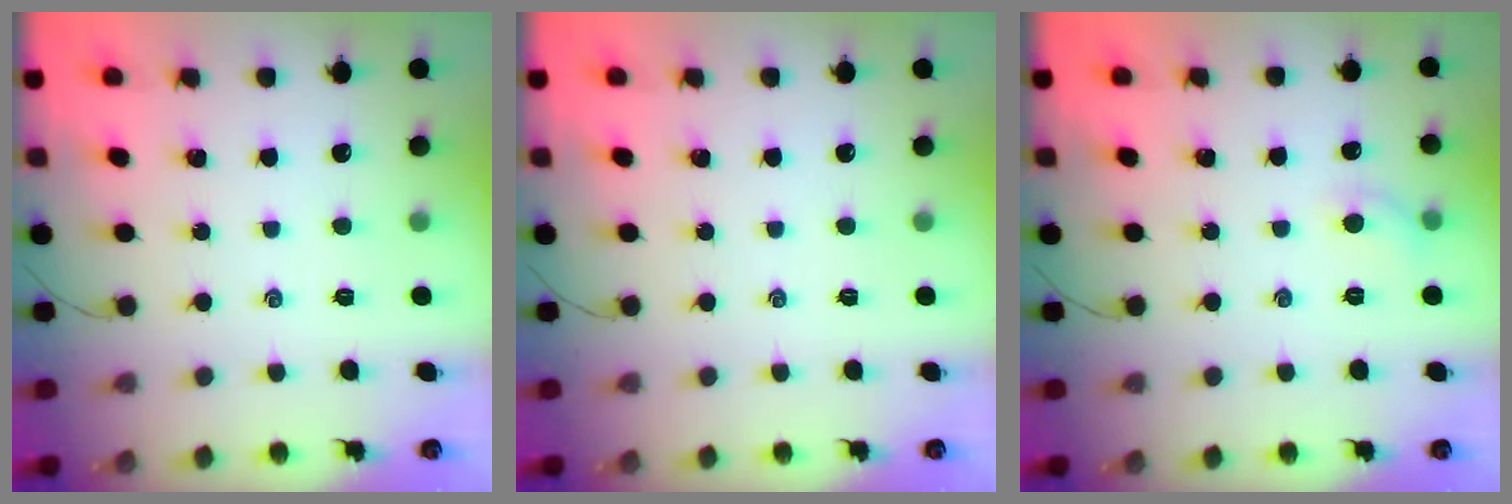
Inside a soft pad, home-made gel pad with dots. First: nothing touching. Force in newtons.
{"total": 0.0}
{"total": 5.0, "press": 4.8, "slide": 1.4}